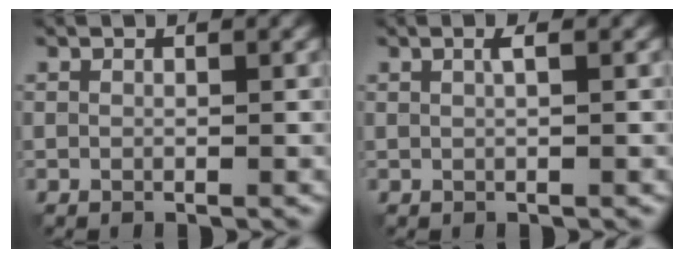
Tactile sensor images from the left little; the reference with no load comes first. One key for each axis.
{"total": 0.9, "fx": 0.0, "fy": 0.2, "fz": 0.9, "tx": -0.017, "ty": 0.001, "tz": 0.001}